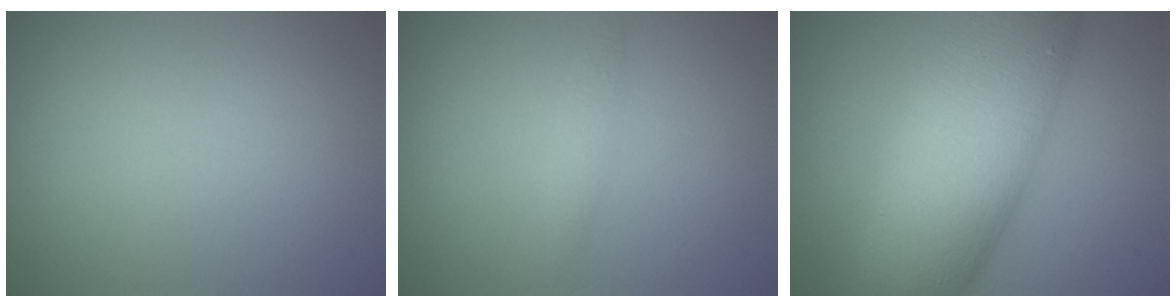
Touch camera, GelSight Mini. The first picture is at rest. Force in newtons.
{"total": 1.0, "press": 1.0, "slide": 0.1}
{"total": 12.8, "press": 12.8, "slide": 0.3}